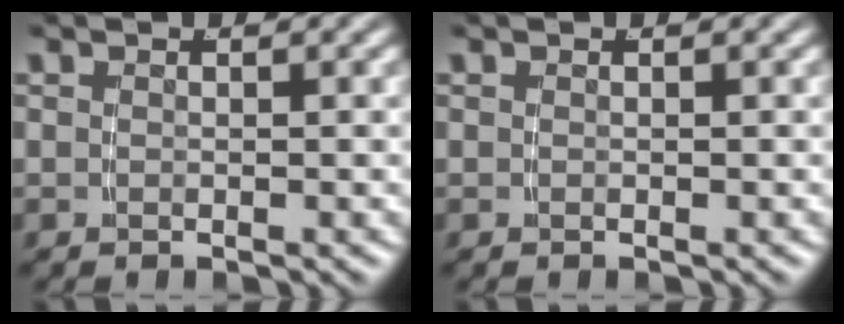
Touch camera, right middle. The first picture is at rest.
{"total": 0.0}